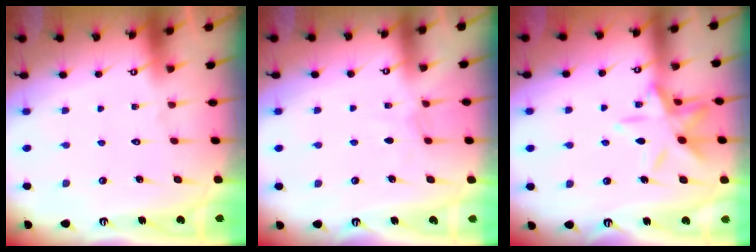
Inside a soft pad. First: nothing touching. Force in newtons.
{"total": 3.6, "press": 3.5, "slide": 0.4}
{"total": 13.7, "press": 13.7, "slide": 1.0}